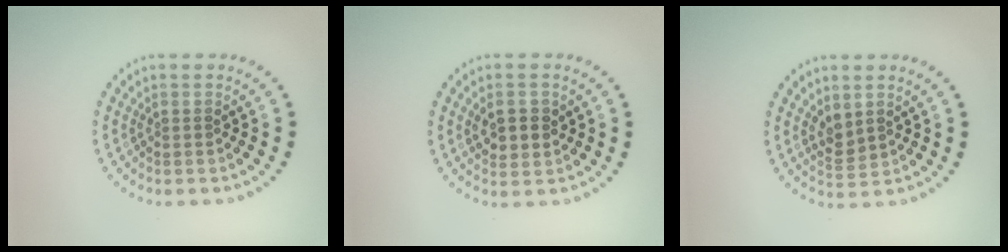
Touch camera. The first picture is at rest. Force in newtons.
{"total": 2.7, "press": 2.6, "slide": 0.6}
{"total": 1.7, "press": 1.5, "slide": 0.8}